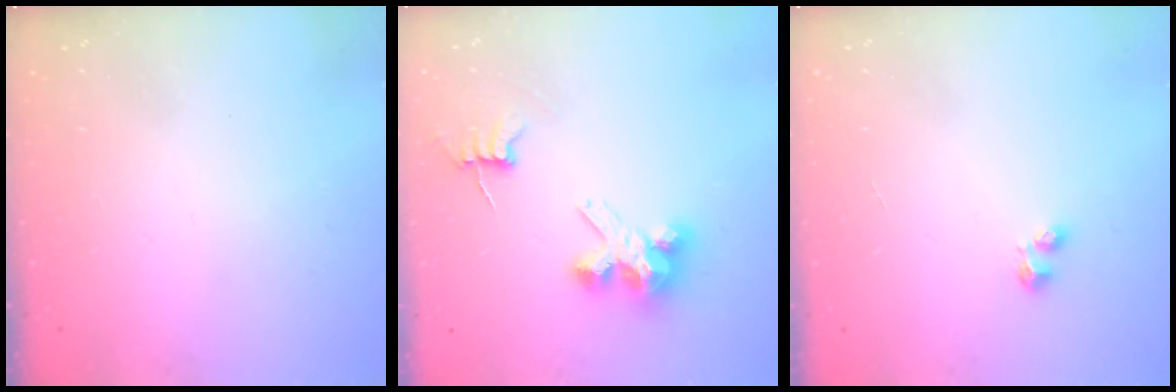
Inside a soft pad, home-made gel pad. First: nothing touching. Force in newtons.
{"total": 6.9, "press": 6.9, "slide": 0.5}
{"total": 2.9, "press": 2.8, "slide": 0.6}